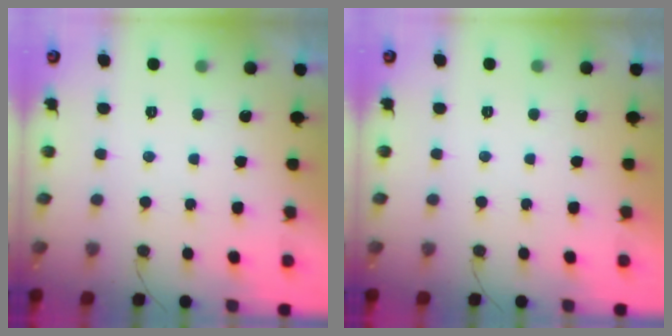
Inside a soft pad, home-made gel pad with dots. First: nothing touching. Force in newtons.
{"total": 1.7, "press": 1.7, "slide": 0.0}